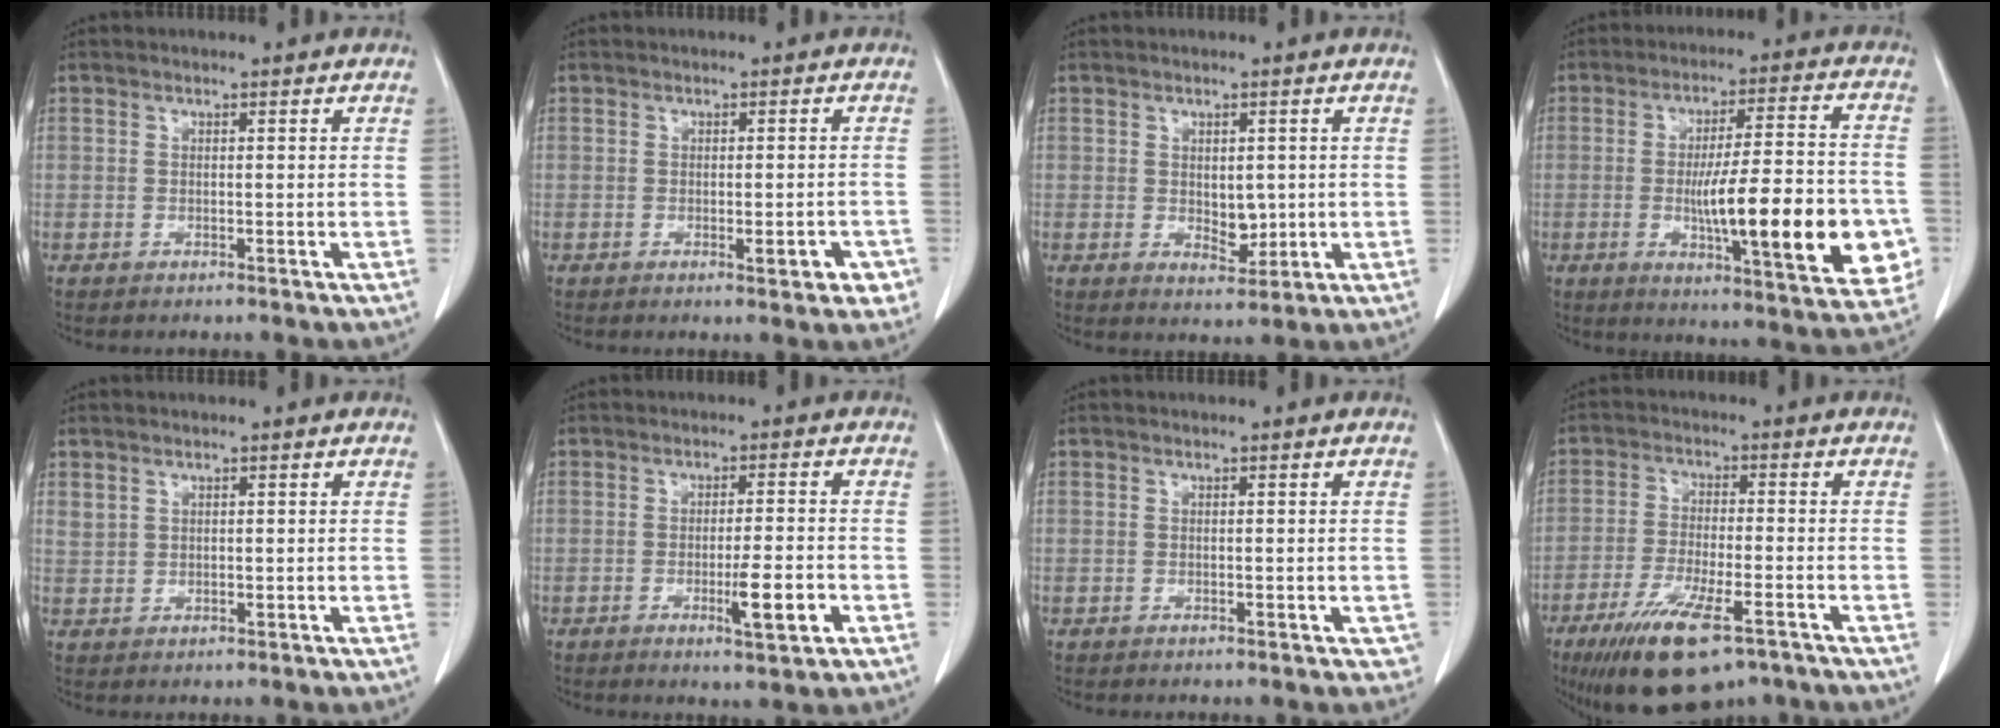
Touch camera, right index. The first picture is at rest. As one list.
[{"total": 3.7, "force": [-1.6, 1.2, 3.1], "torque": [-0.031, -0.001, -0.017]}, {"total": 3.3, "force": [-0.2, 1.9, 2.7], "torque": [-0.039, -0.006, 0.007]}, {"total": 20.2, "force": [-4.4, 3.3, 19.5], "torque": [-0.237, 0.003, -0.053]}, {"total": 1.4, "force": [1.0, 0.9, 0.4], "torque": [-0.007, 0.003, 0.022]}, {"total": 6.0, "force": [-2.2, 0.5, 5.5], "torque": [-0.088, -0.007, -0.031]}, {"total": 1.4, "force": [-0.5, 0.7, 1.1], "torque": [-0.010, -0.001, -0.002]}, {"total": 12.9, "force": [-8.2, 3.3, 9.5], "torque": [-0.173, -0.026, -0.133]}]